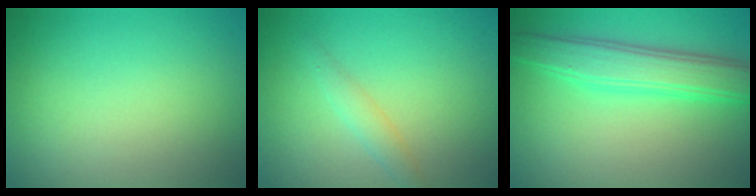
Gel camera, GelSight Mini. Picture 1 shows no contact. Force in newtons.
{"total": 1.5, "press": 1.5, "slide": 0.1}
{"total": 4.6, "press": 4.6, "slide": 0.0}